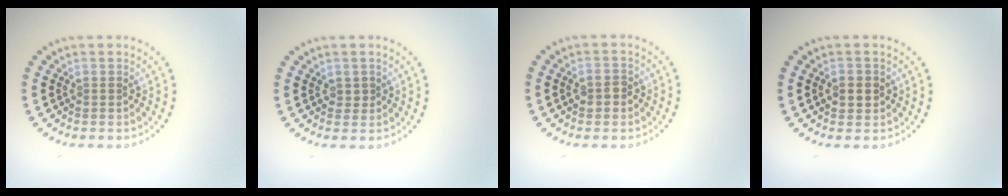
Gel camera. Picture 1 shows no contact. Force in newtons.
{"total": 0.5, "press": 0.5, "slide": 0.2}
{"total": 1.7, "press": 1.7, "slide": 0.1}
{"total": 1.8, "press": 1.8, "slide": 0.3}